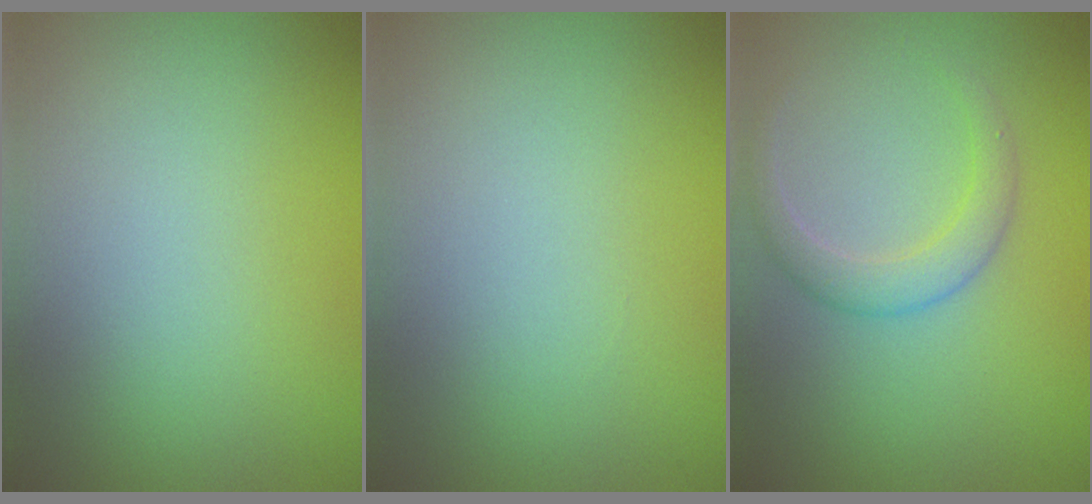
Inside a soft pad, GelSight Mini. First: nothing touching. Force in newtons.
{"total": 0.0}
{"total": 2.4, "press": 2.4, "slide": 0.1}